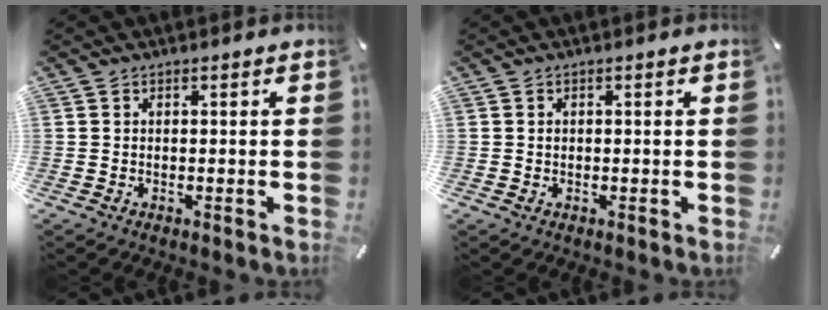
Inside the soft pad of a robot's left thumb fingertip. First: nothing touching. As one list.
[{"total": 0.6, "force": [0.0, 0.6, 0.2], "torque": [-0.003, 0.005, -0.001]}]